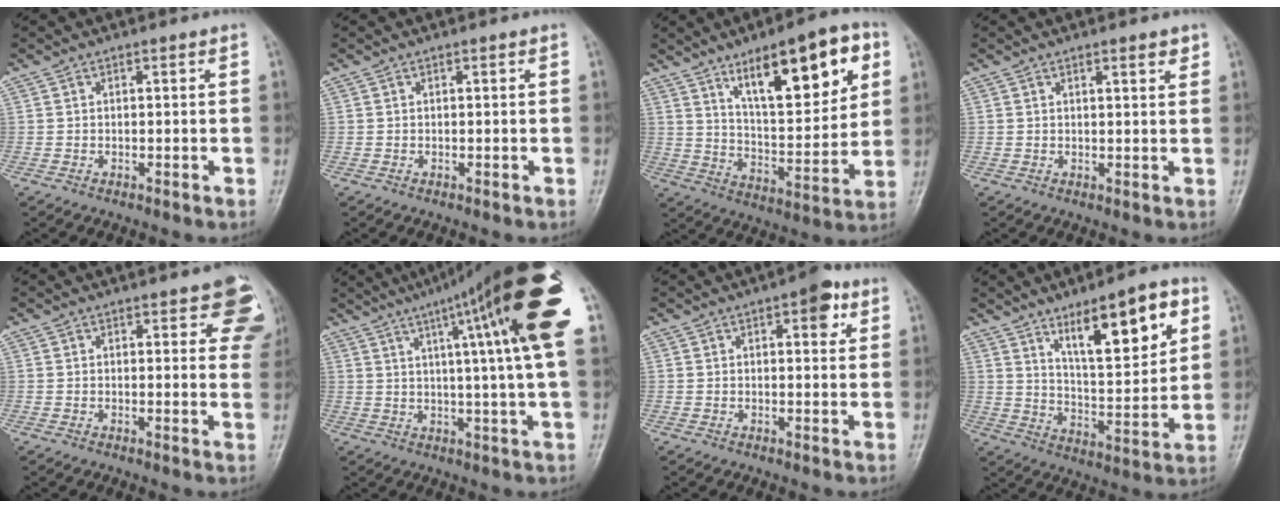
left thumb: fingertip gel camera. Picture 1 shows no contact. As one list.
[{"total": 0.0}, {"total": 19.6, "force": [9.3, 7.0, 15.8], "torque": [-0.197, -0.033, 0.152]}, {"total": 2.4, "force": [1.6, 0.5, 1.7], "torque": [-0.019, -0.009, 0.021]}, {"total": 9.5, "force": [5.1, 3.8, 7.0], "torque": [-0.045, -0.017, 0.051]}, {"total": 21.3, "force": [8.3, 1.4, 19.6], "torque": [-0.285, 0.000, 0.109]}, {"total": 5.2, "force": [2.5, 2.1, 4.0], "torque": [-0.037, -0.005, 0.025]}, {"total": 15.9, "force": [8.0, 5.1, 12.8], "torque": [-0.166, -0.040, 0.133]}]